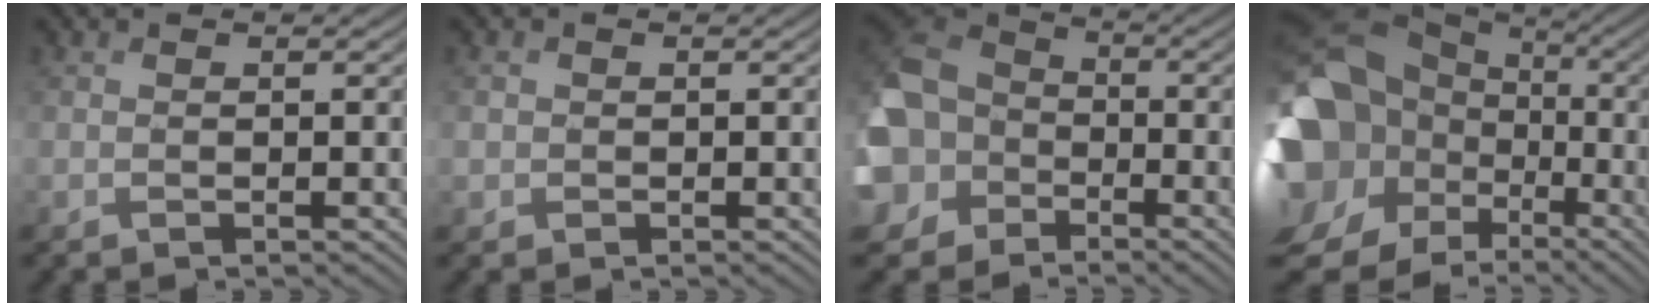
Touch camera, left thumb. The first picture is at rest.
{"total": 1.4, "force": [0.2, 1.4, -0.1], "torque": [0.007, 0.001, 0.000]}
{"total": 14.6, "force": [-3.1, 12.5, 7.0], "torque": [-0.229, -0.022, -0.088]}
{"total": 20.3, "force": [-1.1, 16.9, 11.2], "torque": [-0.303, -0.032, 0.002]}